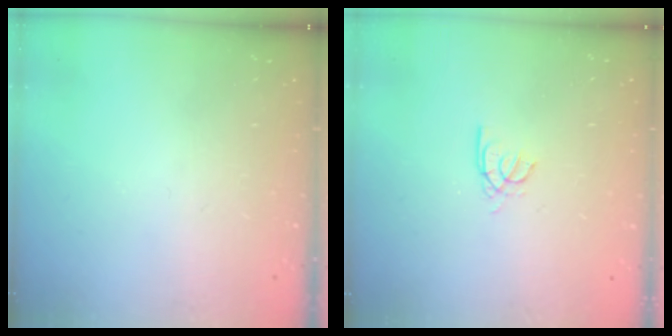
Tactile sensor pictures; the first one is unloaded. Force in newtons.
{"total": 2.6, "press": 2.6, "slide": 0.4}